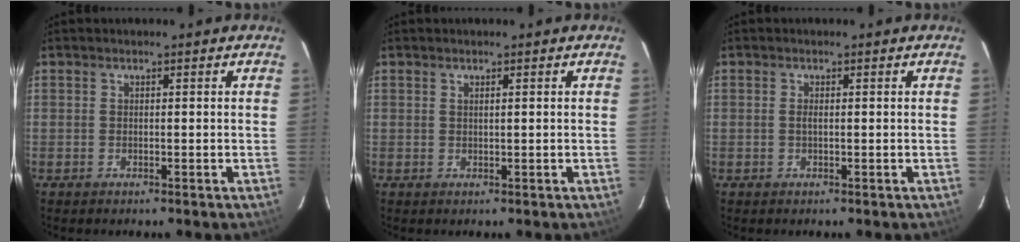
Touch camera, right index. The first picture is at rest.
{"total": 0.6, "force": [0.3, -0.1, 0.5], "torque": [-0.010, 0.003, 0.006]}
{"total": 0.8, "force": [-0.1, 0.0, 0.8], "torque": [-0.016, 0.001, -0.003]}